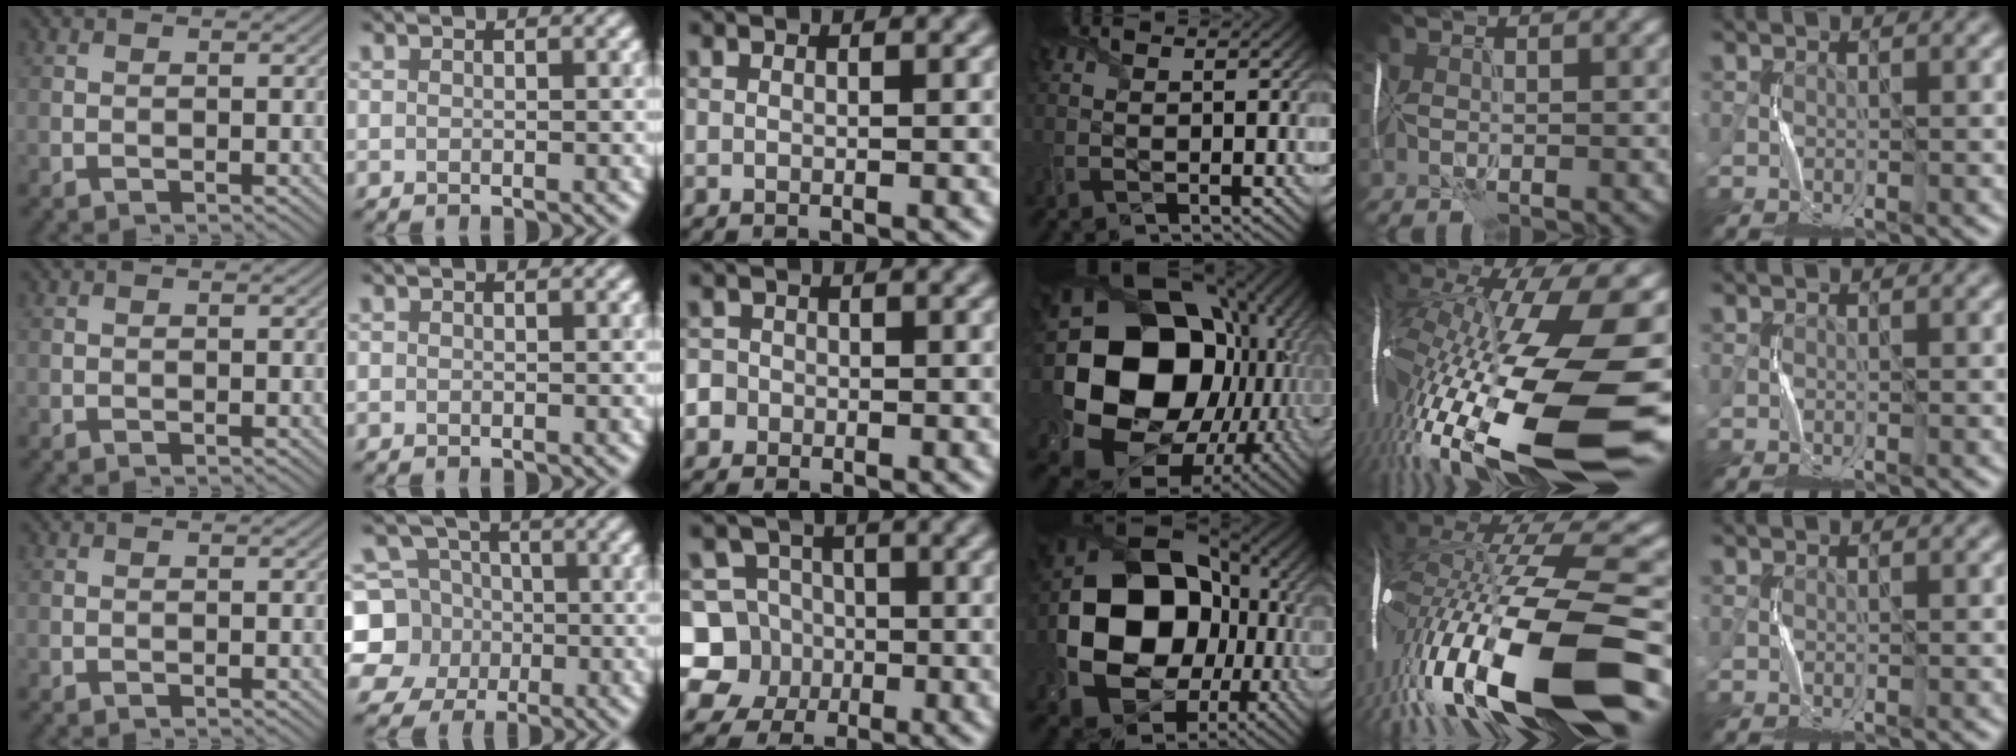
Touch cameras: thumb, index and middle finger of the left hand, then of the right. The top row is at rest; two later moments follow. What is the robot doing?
{"motion": "wrap", "object": "receipt paper"}